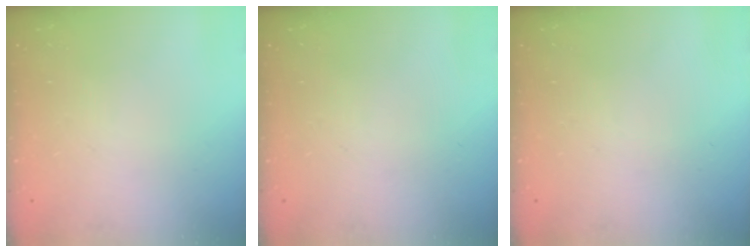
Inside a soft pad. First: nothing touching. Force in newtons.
{"total": 0.0}
{"total": 0.0}